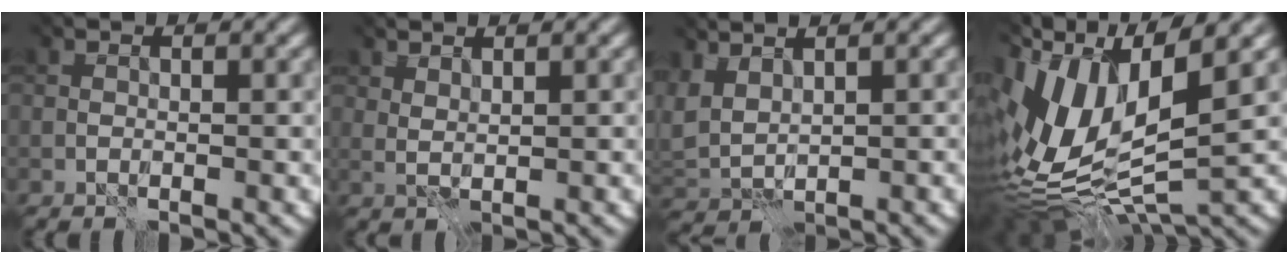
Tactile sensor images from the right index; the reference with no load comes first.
{"total": 1.2, "force": [1.1, -0.3, 0.1], "torque": [-0.009, -0.002, 0.024]}
{"total": 2.3, "force": [1.7, 0.9, 1.1], "torque": [-0.040, 0.004, 0.037]}
{"total": 13.1, "force": [2.0, 5.4, 11.8], "torque": [-0.248, 0.008, 0.040]}